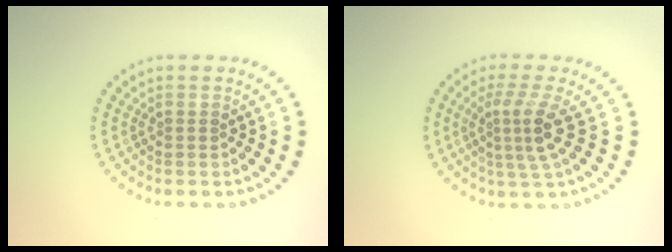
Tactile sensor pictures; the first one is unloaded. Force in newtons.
{"total": 3.5, "press": 2.4, "slide": 2.5}